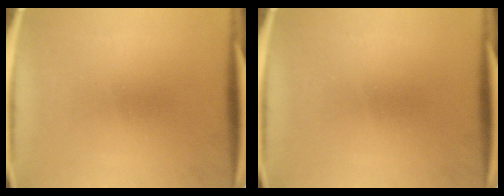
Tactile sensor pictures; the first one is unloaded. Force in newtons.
{"total": 0.0}